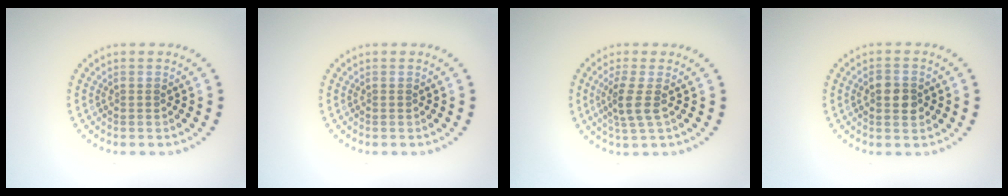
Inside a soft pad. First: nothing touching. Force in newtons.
{"total": 0.0}
{"total": 2.5, "press": 1.9, "slide": 1.6}
{"total": 2.5, "press": 2.5, "slide": 0.1}